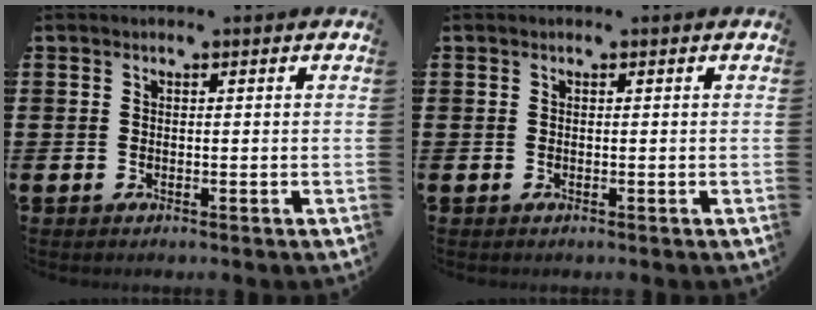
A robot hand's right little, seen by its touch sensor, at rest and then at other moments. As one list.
[{"total": 0.0}]